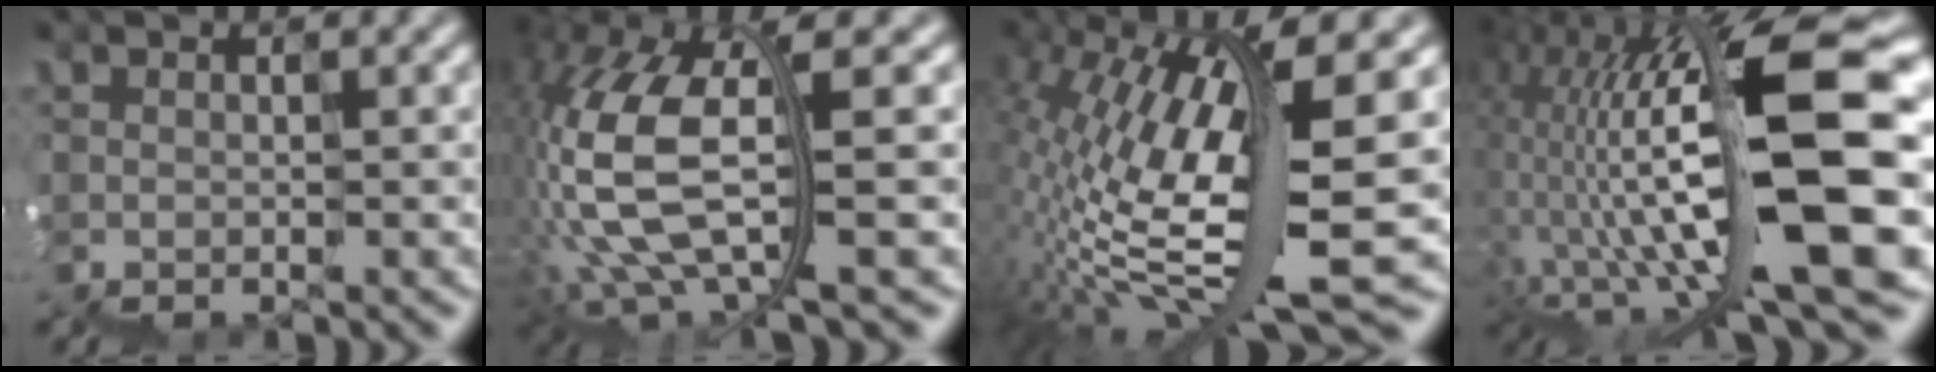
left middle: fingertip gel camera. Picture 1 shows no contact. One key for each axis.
{"total": 10.3, "fx": -0.6, "fy": 4.7, "fz": 9.1, "tx": -0.232, "ty": -0.004, "tz": -0.013}
{"total": 11.6, "fx": 1.6, "fy": 3.1, "fz": 11.1, "tx": -0.220, "ty": 0.005, "tz": 0.041}
{"total": 14.5, "fx": 0.5, "fy": 4.9, "fz": 13.7, "tx": -0.246, "ty": 0.019, "tz": 0.018}